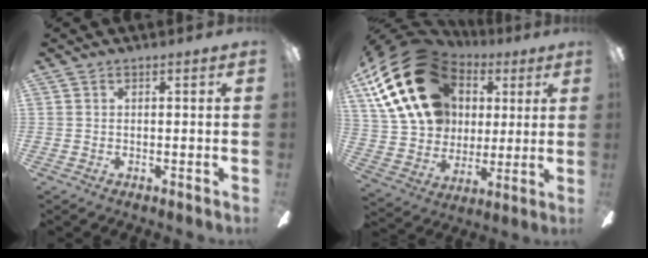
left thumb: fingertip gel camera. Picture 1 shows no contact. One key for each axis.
{"total": 24.5, "fx": 9.2, "fy": 18.4, "fz": 13.3, "tx": -0.261, "ty": -0.027, "tz": 0.176}